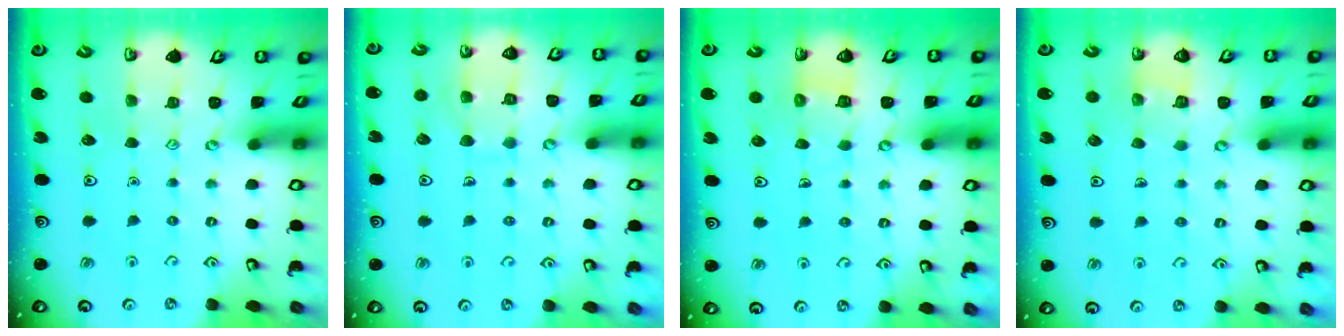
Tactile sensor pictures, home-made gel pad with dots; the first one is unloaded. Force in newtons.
{"total": 8.4, "press": 8.3, "slide": 0.6}
{"total": 5.6, "press": 5.6, "slide": 0.3}
{"total": 2.8, "press": 2.8, "slide": 0.1}